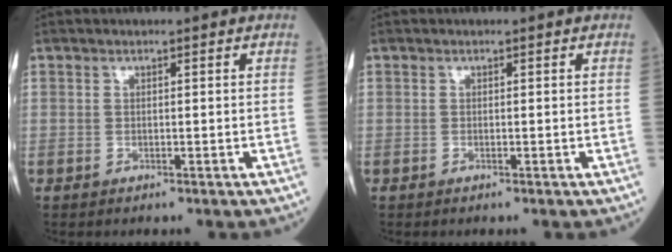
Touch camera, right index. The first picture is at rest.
{"total": 0.0}